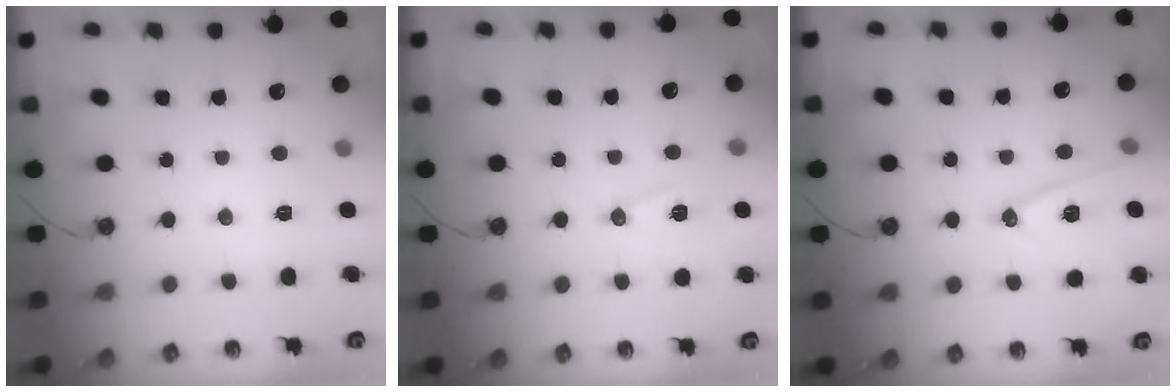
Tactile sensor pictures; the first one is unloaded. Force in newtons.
{"total": 7.1, "press": 6.3, "slide": 3.2}
{"total": 12.1, "press": 11.5, "slide": 3.7}